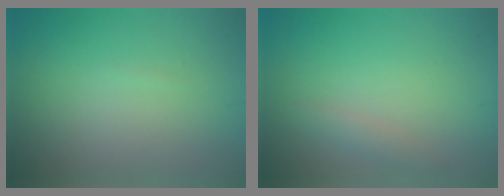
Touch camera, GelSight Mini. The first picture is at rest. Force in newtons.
{"total": 1.1, "press": 1.1, "slide": 0.1}